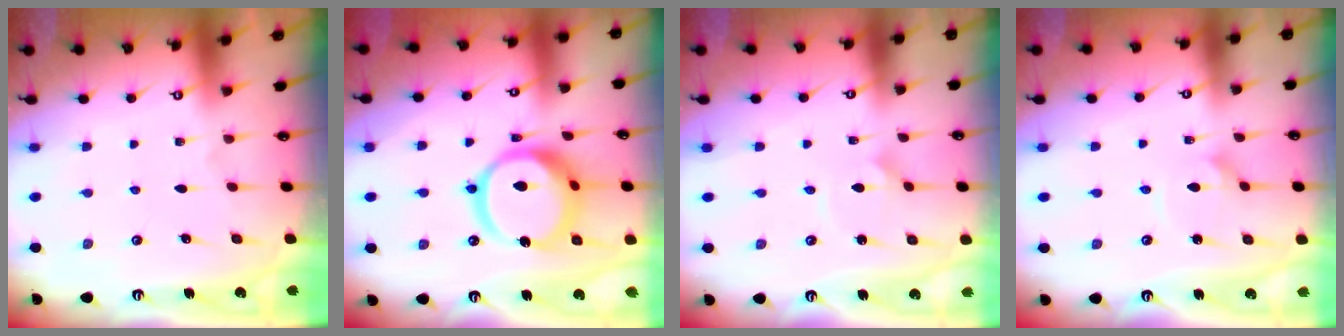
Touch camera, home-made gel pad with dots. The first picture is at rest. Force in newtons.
{"total": 18.5, "press": 18.3, "slide": 2.0}
{"total": 1.8, "press": 1.8, "slide": 0.1}
{"total": 1.8, "press": 1.8, "slide": 0.2}